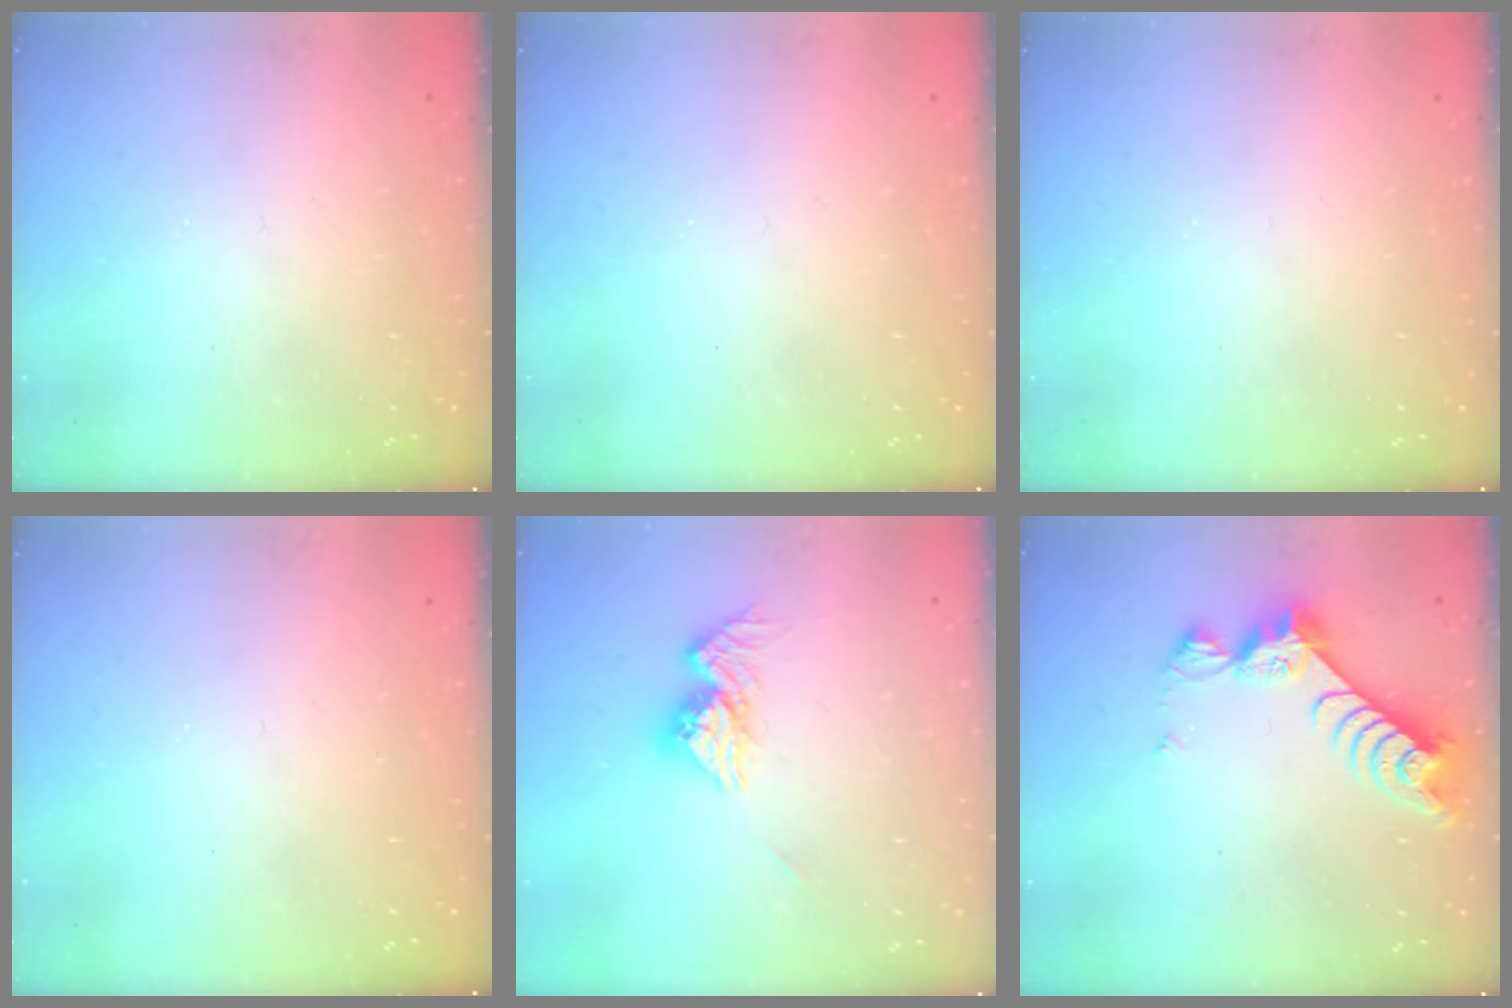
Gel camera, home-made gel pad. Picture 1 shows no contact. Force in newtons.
{"total": 0.0}
{"total": 0.0}
{"total": 0.0}
{"total": 10.7, "press": 10.6, "slide": 0.9}
{"total": 9.4, "press": 9.4, "slide": 0.9}